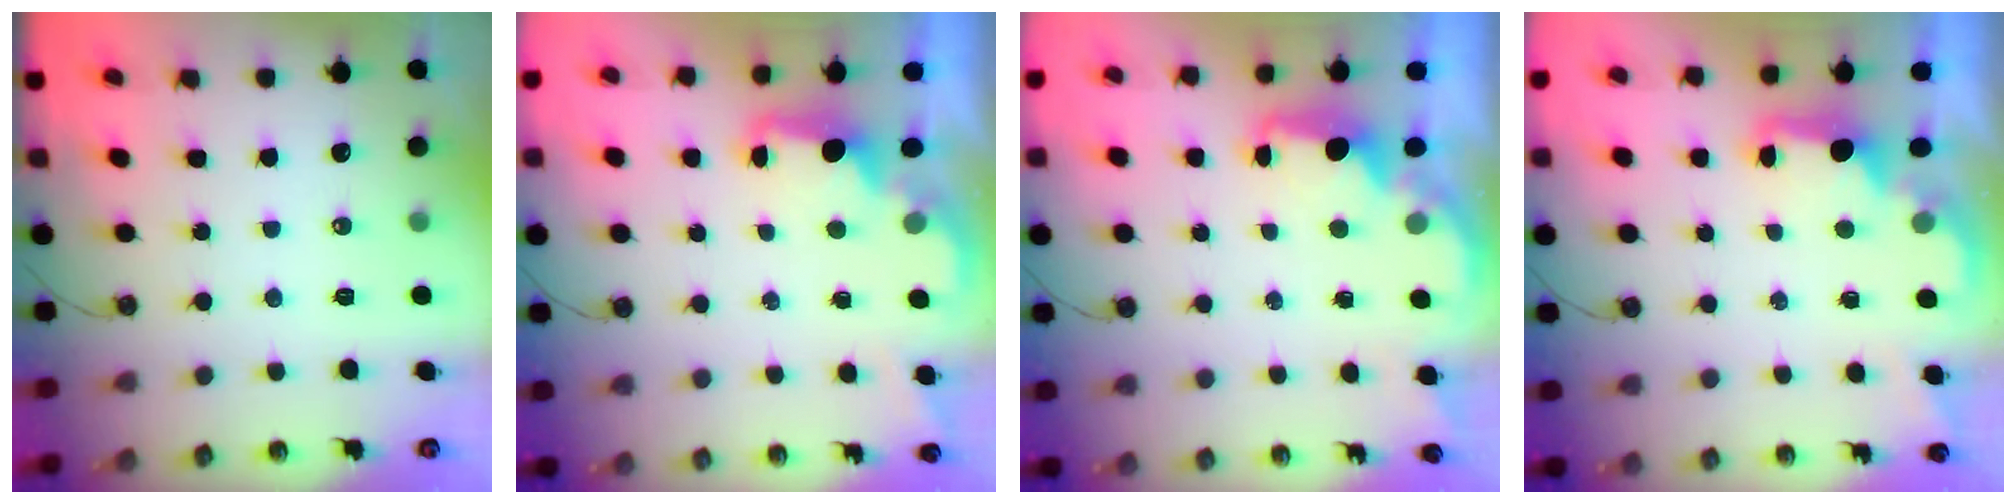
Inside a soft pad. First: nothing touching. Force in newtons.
{"total": 2.0, "press": 1.9, "slide": 0.8}
{"total": 2.2, "press": 2.1, "slide": 0.7}
{"total": 2.4, "press": 2.2, "slide": 0.8}